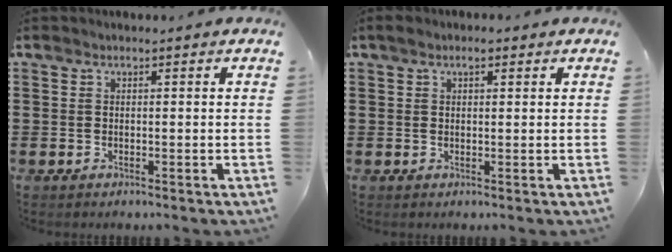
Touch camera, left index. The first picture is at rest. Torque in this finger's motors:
{"motor_torque": [1.13, -1.00, 0.35, 0.07]}